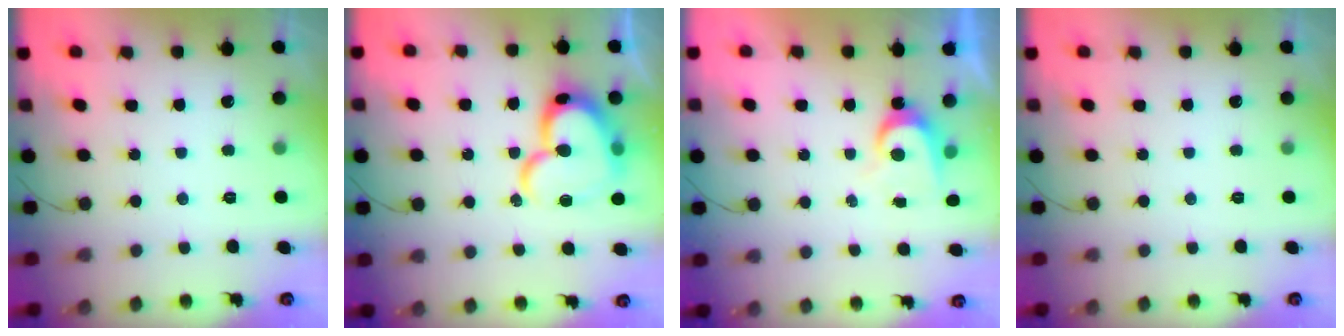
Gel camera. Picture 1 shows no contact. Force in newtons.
{"total": 19.8, "press": 19.7, "slide": 2.1}
{"total": 5.1, "press": 5.0, "slide": 0.5}
{"total": 0.0}